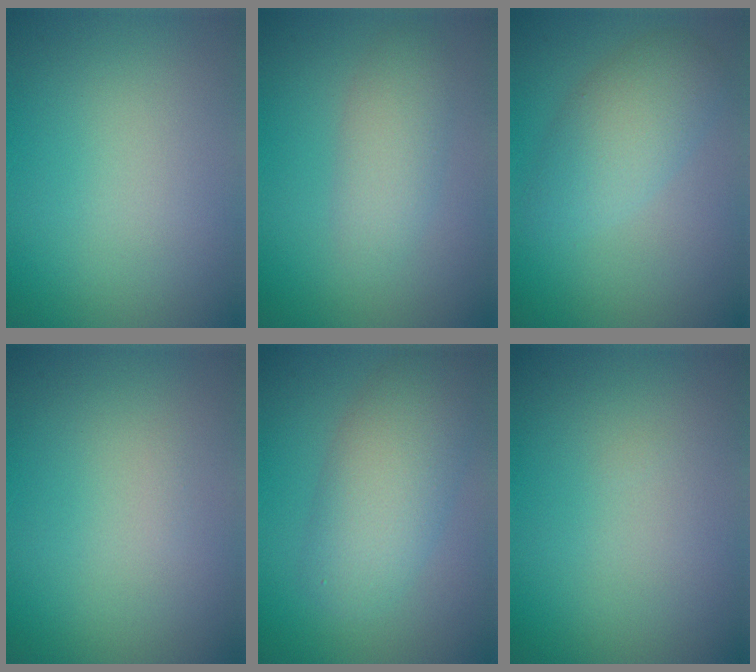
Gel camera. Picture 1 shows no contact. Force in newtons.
{"total": 2.6, "press": 2.6, "slide": 0.1}
{"total": 3.9, "press": 3.9, "slide": 0.1}
{"total": 0.0}
{"total": 5.5, "press": 5.5, "slide": 0.2}
{"total": 0.0}